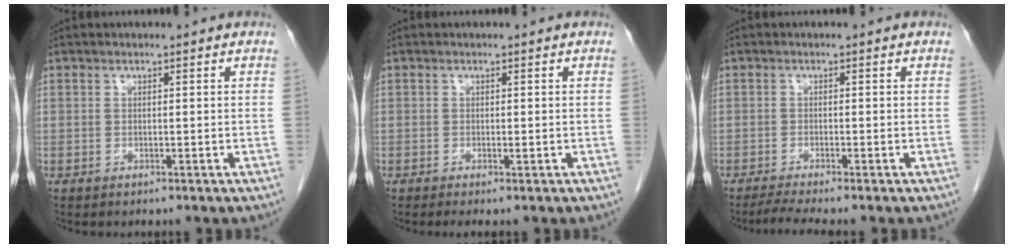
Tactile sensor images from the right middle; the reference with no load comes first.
{"total": 0.7, "force": [-0.3, 0.0, 0.7], "torque": [-0.016, -0.004, -0.004]}
{"total": 3.0, "force": [-2.5, -0.7, 1.6], "torque": [-0.036, -0.012, -0.050]}